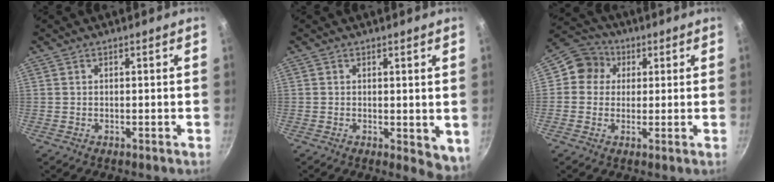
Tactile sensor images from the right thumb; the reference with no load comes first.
{"total": 6.4, "force": [-0.7, 3.0, 5.6], "torque": [-0.056, -0.004, -0.003]}
{"total": 6.8, "force": [1.5, 6.3, 2.1], "torque": [0.001, 0.012, 0.005]}